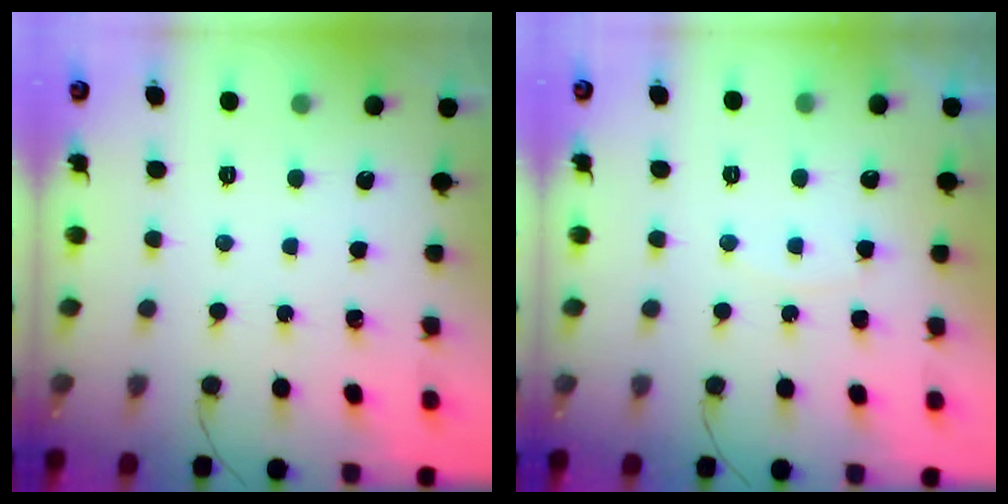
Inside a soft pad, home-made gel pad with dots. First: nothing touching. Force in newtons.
{"total": 3.8, "press": 3.8, "slide": 0.4}